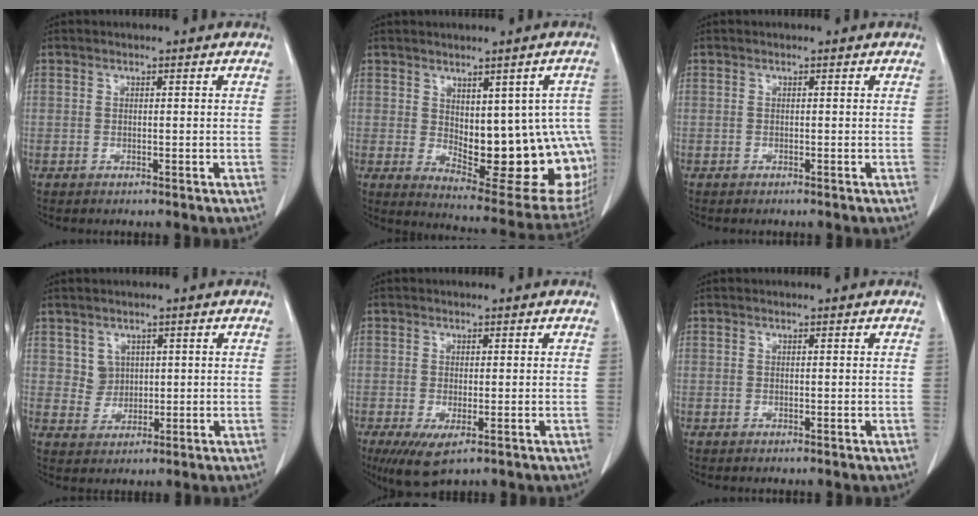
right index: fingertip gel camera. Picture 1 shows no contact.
{"total": 17.8, "force": [-1.5, 7.4, 16.1], "torque": [-0.144, 0.003, 0.007]}
{"total": 0.0}
{"total": 2.9, "force": [1.1, 2.7, 0.4], "torque": [-0.006, 0.002, 0.022]}
{"total": 5.1, "force": [-2.6, 1.6, 4.1], "torque": [-0.070, -0.016, -0.035]}
{"total": 0.0}